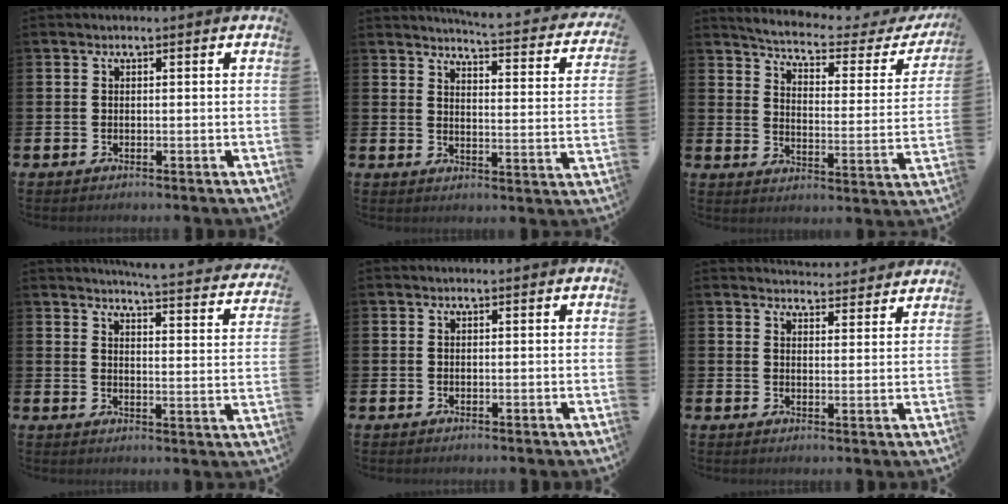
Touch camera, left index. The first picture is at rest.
{"total": 4.2, "force": [4.0, -0.2, 1.0], "torque": [-0.024, -0.042, 0.061]}
{"total": 4.5, "force": [4.1, 0.7, 1.7], "torque": [-0.059, -0.032, 0.060]}
{"total": 4.8, "force": [4.7, -0.4, 1.1], "torque": [-0.033, -0.037, 0.077]}
{"total": 0.0}
{"total": 4.3, "force": [4.3, 0.5, -0.1], "torque": [0.004, -0.030, 0.076]}